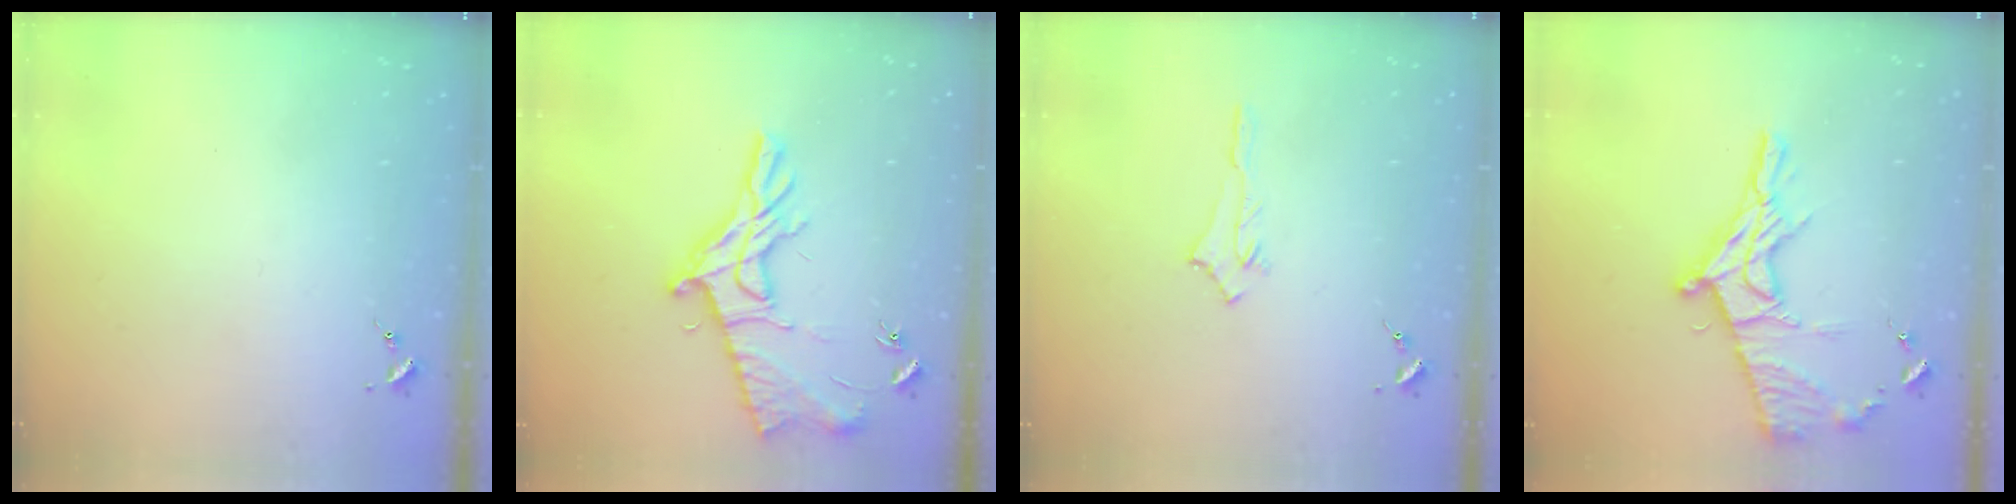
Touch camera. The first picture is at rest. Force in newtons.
{"total": 15.3, "press": 15.3, "slide": 0.6}
{"total": 4.3, "press": 4.2, "slide": 0.5}
{"total": 16.9, "press": 16.8, "slide": 1.4}